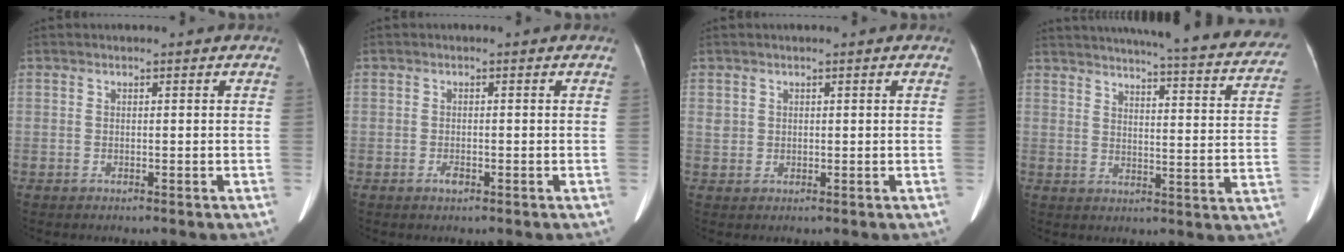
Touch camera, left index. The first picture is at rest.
{"total": 1.0, "force": [-0.8, 0.4, 0.5], "torque": [-0.006, -0.008, -0.012]}
{"total": 1.3, "force": [0.5, 1.2, 0.1], "torque": [0.009, 0.000, 0.006]}
{"total": 29.2, "force": [26.1, 2.8, 12.7], "torque": [-0.174, -0.082, 0.297]}